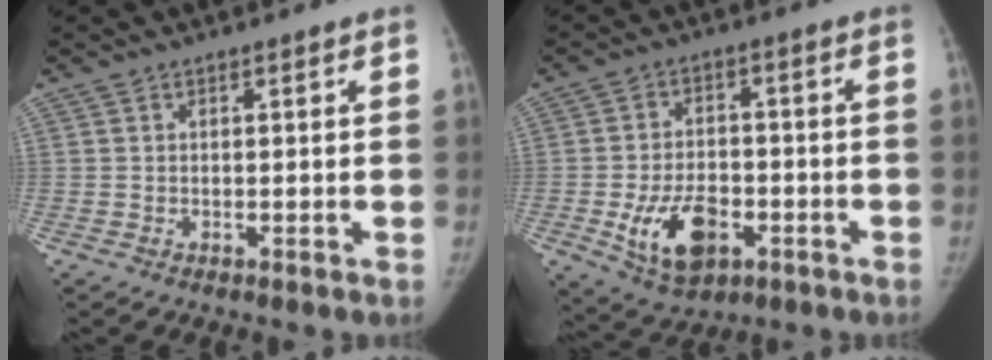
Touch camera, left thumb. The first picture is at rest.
{"total": 11.5, "force": [-4.0, 7.0, 8.1], "torque": [-0.125, 0.011, -0.058]}